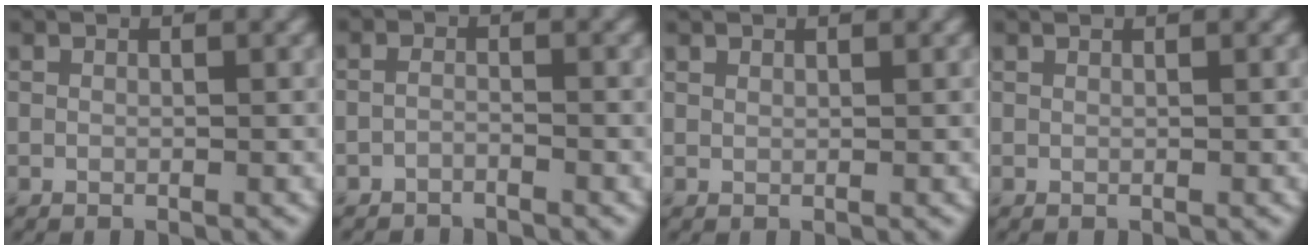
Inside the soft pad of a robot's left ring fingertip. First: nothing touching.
{"total": 1.1, "force": [-1.1, 0.3, 0.3], "torque": [-0.005, 0.001, -0.023]}
{"total": 0.9, "force": [0.8, 0.3, 0.2], "torque": [-0.004, 0.000, 0.017]}
{"total": 0.6, "force": [0.6, 0.1, 0.3], "torque": [-0.001, -0.002, 0.004]}